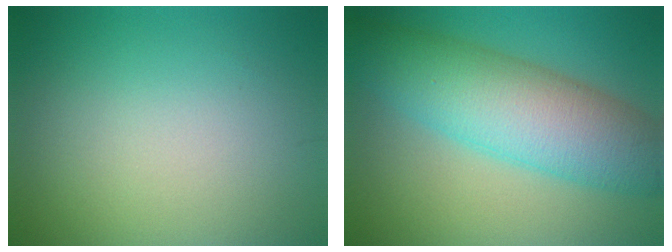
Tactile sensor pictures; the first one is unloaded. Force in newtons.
{"total": 9.6, "press": 9.6, "slide": 0.0}